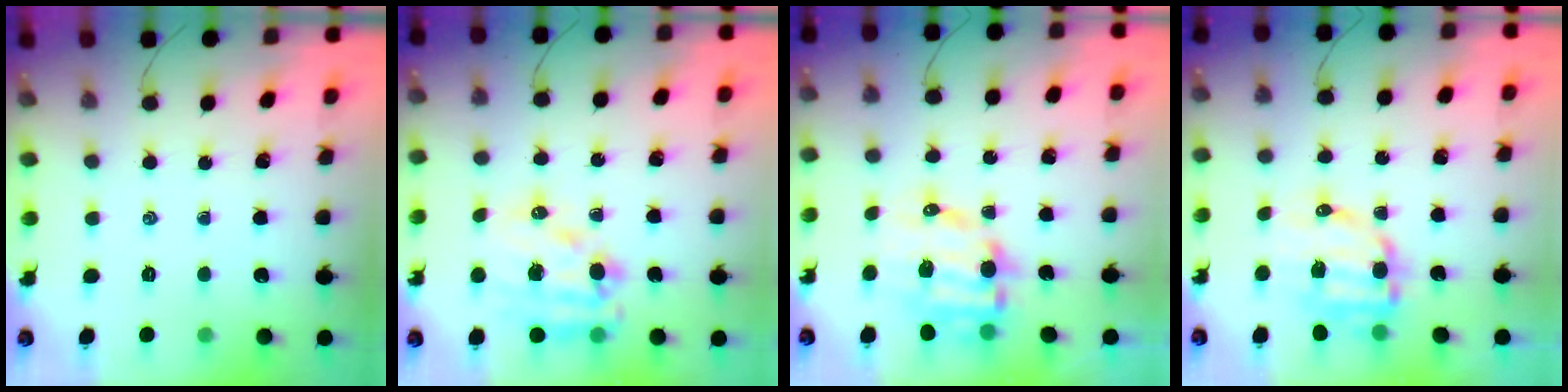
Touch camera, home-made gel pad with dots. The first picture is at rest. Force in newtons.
{"total": 14.5, "press": 14.2, "slide": 2.8}
{"total": 12.0, "press": 11.7, "slide": 2.4}
{"total": 10.3, "press": 10.1, "slide": 2.0}